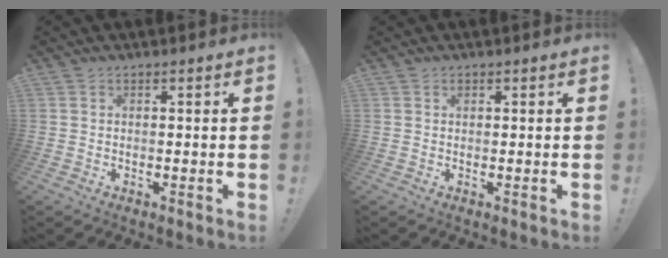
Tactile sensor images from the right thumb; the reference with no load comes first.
{"total": 0.5, "force": [0.4, 0.3, -0.1], "torque": [0.008, -0.001, 0.007]}